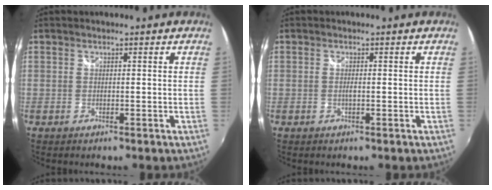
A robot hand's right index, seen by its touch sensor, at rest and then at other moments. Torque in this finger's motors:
{"motor_torque": [0.36, 0.34, 0.11, 0.00]}